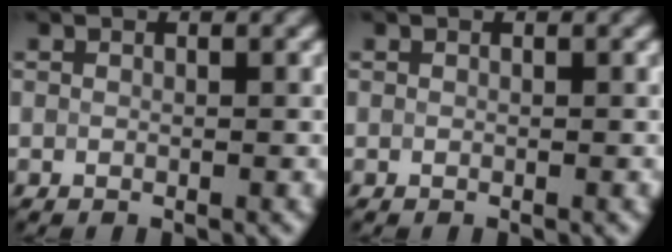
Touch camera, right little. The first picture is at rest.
{"total": 0.0}